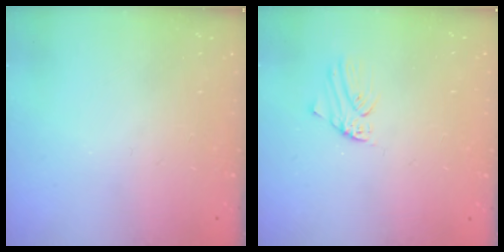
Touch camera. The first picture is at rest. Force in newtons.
{"total": 0.0}